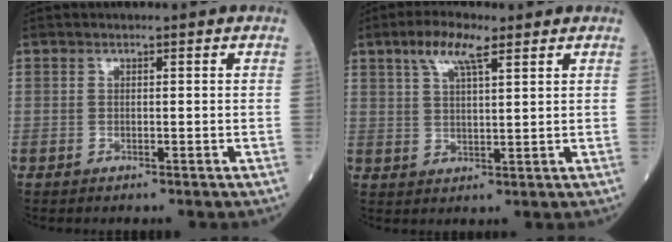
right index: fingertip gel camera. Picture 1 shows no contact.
{"total": 6.2, "force": [3.8, 1.3, 4.7], "torque": [-0.098, 0.013, 0.072]}